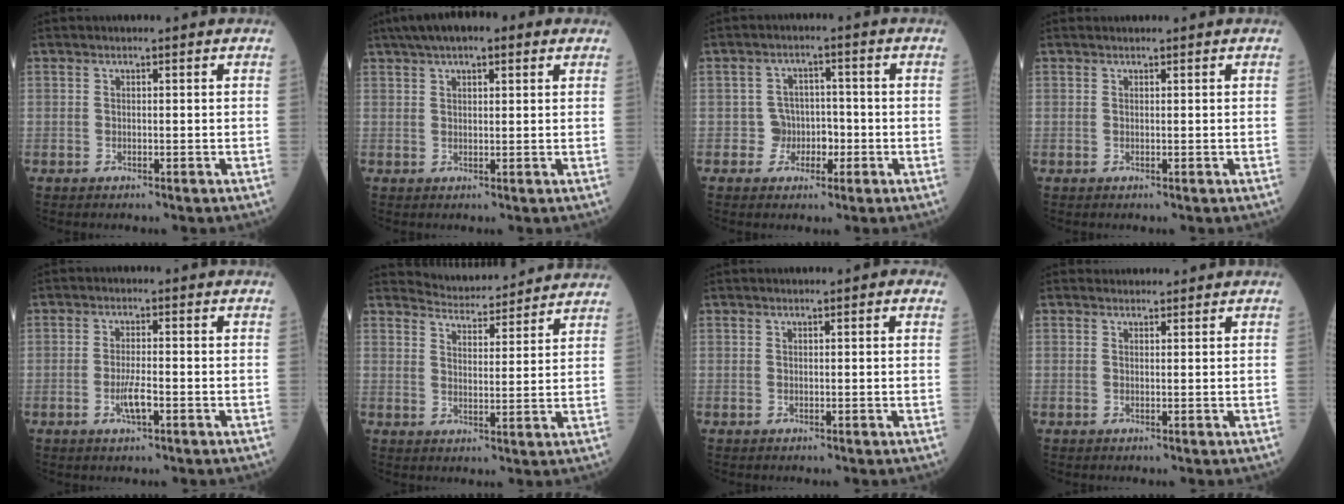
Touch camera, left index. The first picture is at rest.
{"total": 8.9, "force": [5.7, 2.8, 6.2], "torque": [-0.100, 0.041, 0.086]}
{"total": 3.8, "force": [-1.3, 3.5, 0.6], "torque": [0.001, 0.009, -0.024]}
{"total": 0.0}
{"total": 3.1, "force": [-1.3, 0.5, 2.8], "torque": [-0.059, -0.005, -0.026]}
{"total": 9.4, "force": [9.3, 1.3, 0.9], "torque": [-0.018, 0.016, 0.127]}
{"total": 1.1, "force": [0.5, 0.2, 0.9], "torque": [-0.014, 0.008, 0.002]}
{"total": 1.4, "force": [1.4, 0.3, -0.1], "torque": [-0.007, 0.012, 0.024]}